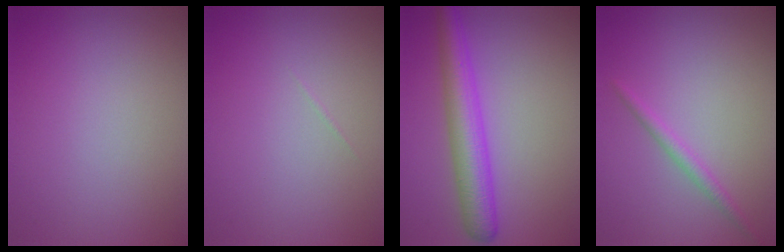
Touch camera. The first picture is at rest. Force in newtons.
{"total": 0.0}
{"total": 5.0, "press": 5.0, "slide": 0.2}
{"total": 1.4, "press": 1.4, "slide": 0.0}